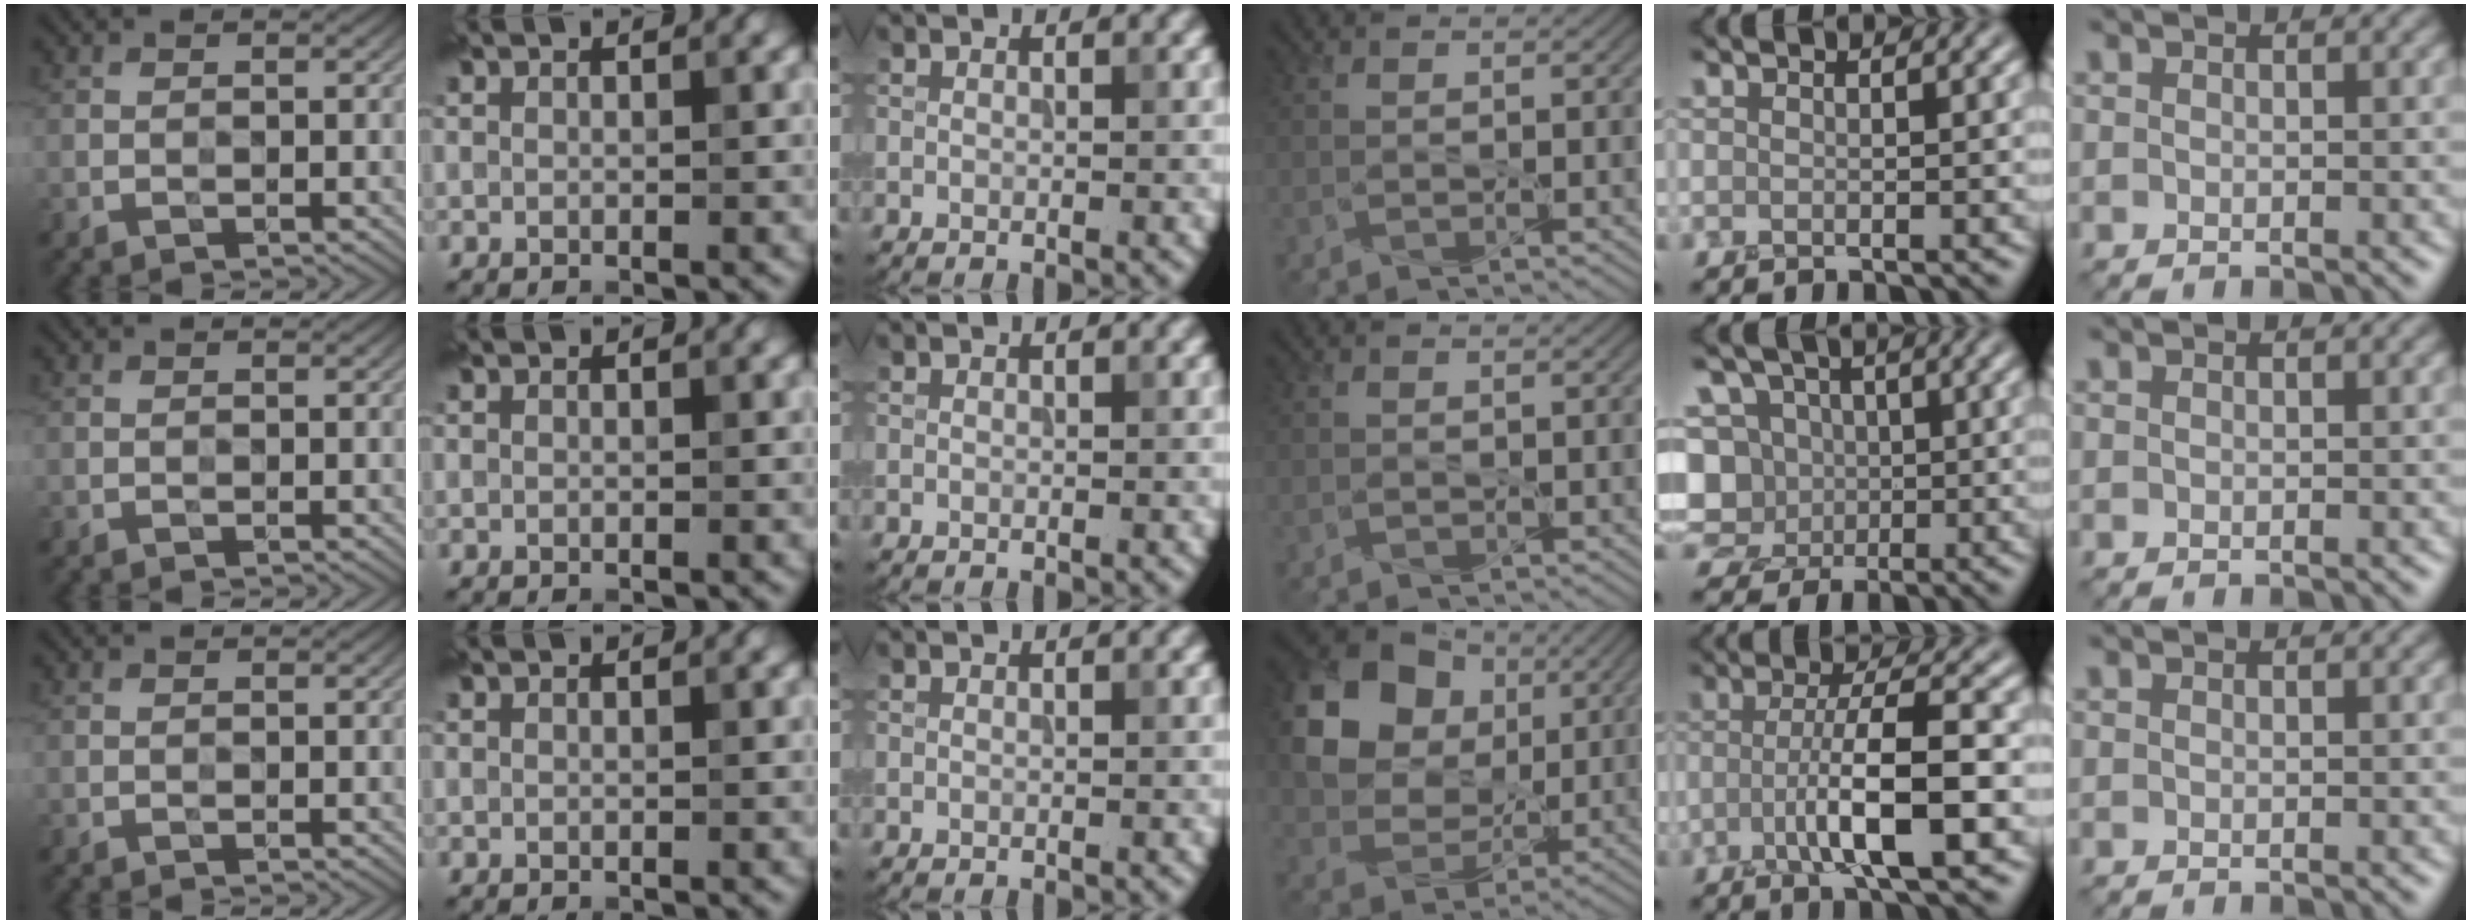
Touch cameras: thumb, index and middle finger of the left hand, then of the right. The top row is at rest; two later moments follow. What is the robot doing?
{"motion": "peel", "object": "bandage"}